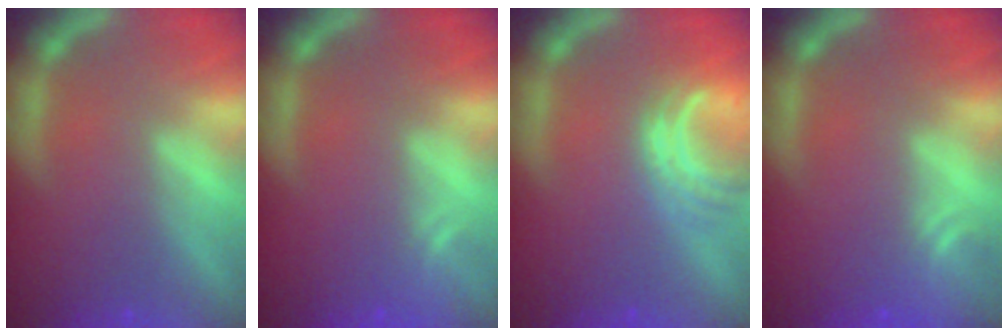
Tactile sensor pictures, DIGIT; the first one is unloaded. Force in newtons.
{"total": 1.5}
{"total": 4.0}
{"total": 2.4}